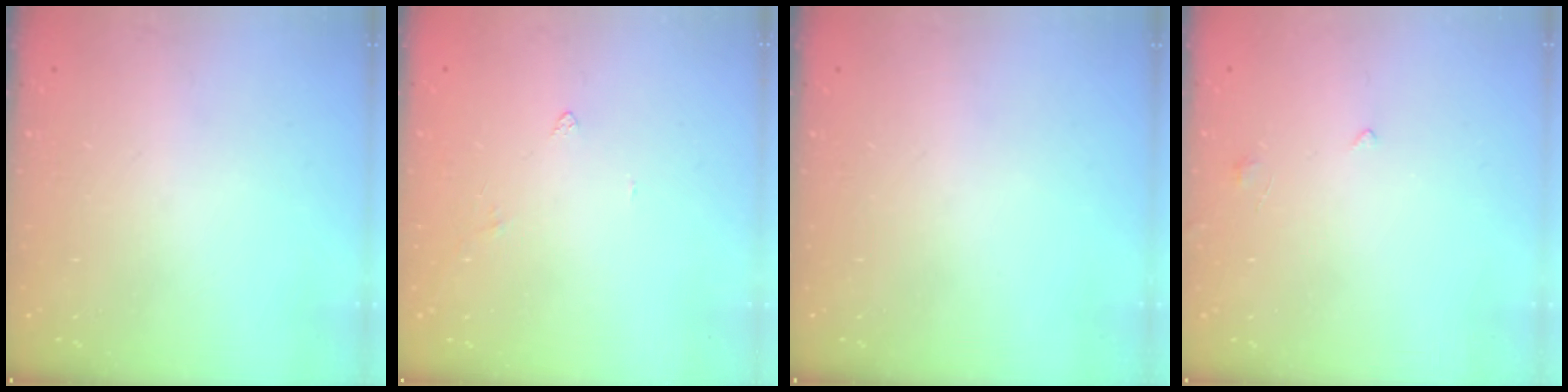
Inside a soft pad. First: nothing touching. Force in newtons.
{"total": 2.6, "press": 2.6, "slide": 0.5}
{"total": 0.0}
{"total": 0.9, "press": 0.8, "slide": 0.4}